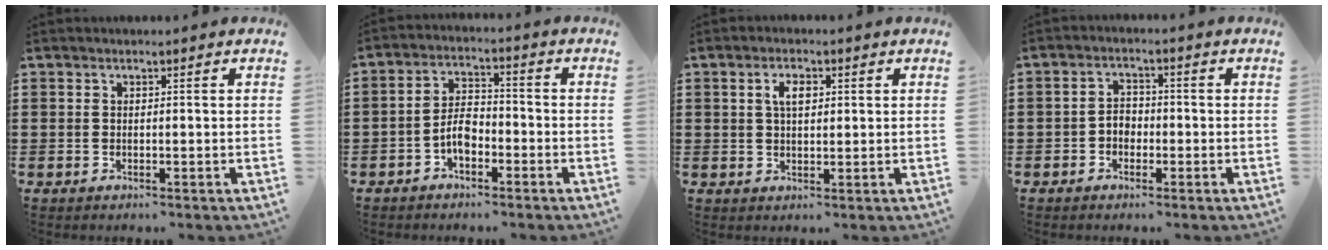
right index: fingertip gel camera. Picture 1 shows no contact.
{"total": 4.8, "force": [-2.2, 2.4, 3.5], "torque": [-0.082, 0.001, -0.047]}
{"total": 3.2, "force": [0.9, 1.6, 2.6], "torque": [-0.055, 0.009, 0.013]}
{"total": 2.6, "force": [-1.2, 1.8, 1.3], "torque": [-0.028, 0.006, -0.027]}